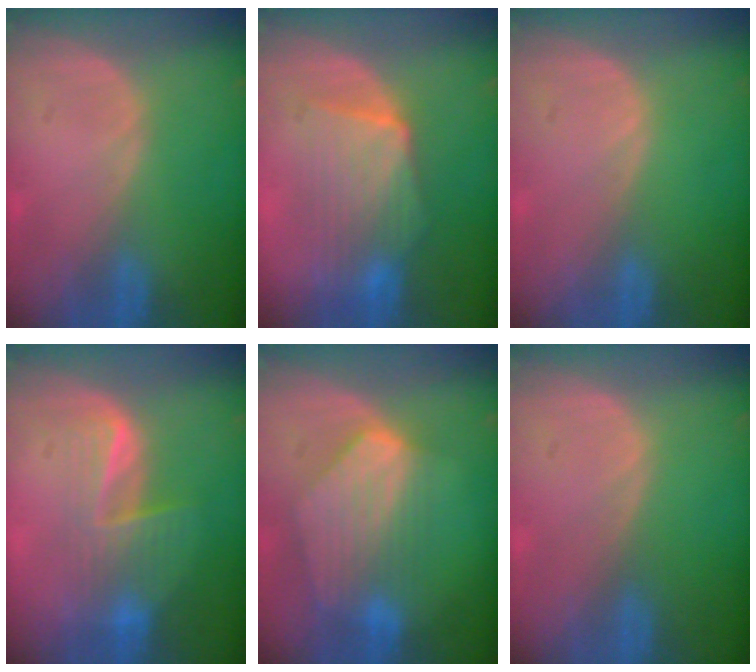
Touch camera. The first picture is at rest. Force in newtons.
{"total": 7.7, "press": 7.7, "slide": 0.4}
{"total": 0.0}
{"total": 6.5, "press": 6.2, "slide": 1.9}
{"total": 8.4, "press": 7.6, "slide": 3.5}
{"total": 0.0}